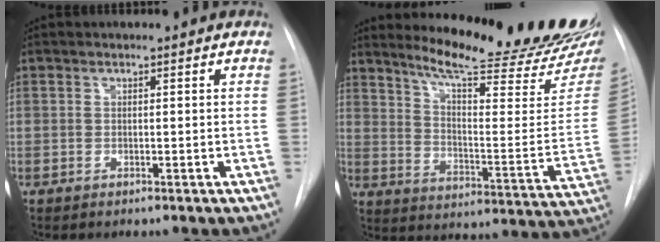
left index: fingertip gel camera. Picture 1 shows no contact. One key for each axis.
{"total": 22.8, "fx": 20.3, "fy": 0.6, "fz": 10.4, "tx": -0.154, "ty": -0.112, "tz": 0.267}